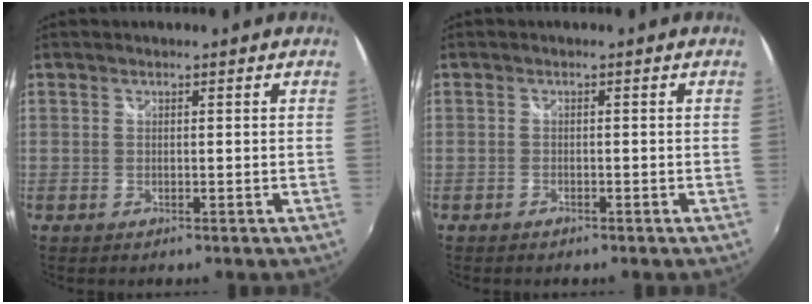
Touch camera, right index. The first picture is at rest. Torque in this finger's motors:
{"motor_torque": [0.14, -0.13, 0.04, 0.00]}